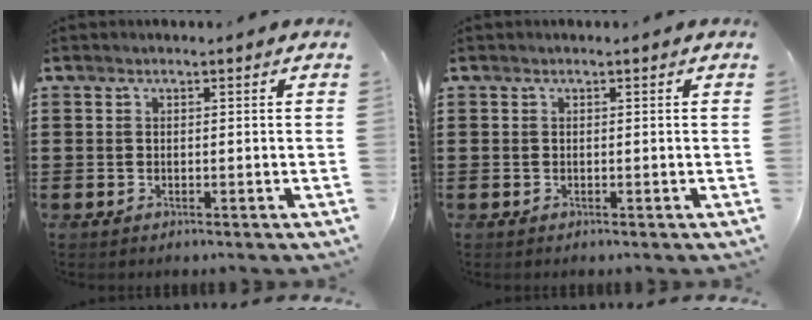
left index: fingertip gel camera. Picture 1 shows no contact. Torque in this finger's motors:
{"motor_torque": [-0.01, -0.01, 0.00, 0.00]}